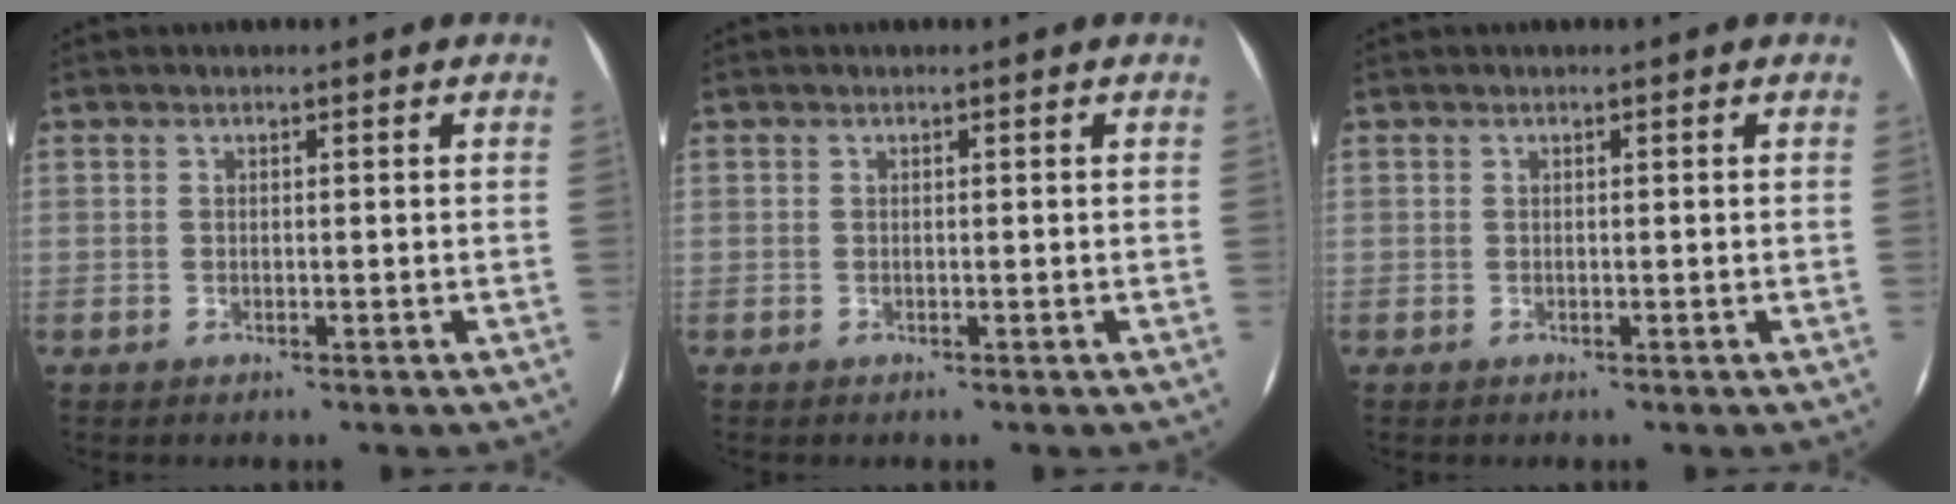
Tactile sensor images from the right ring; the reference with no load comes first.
{"total": 0.0}
{"total": 0.0}